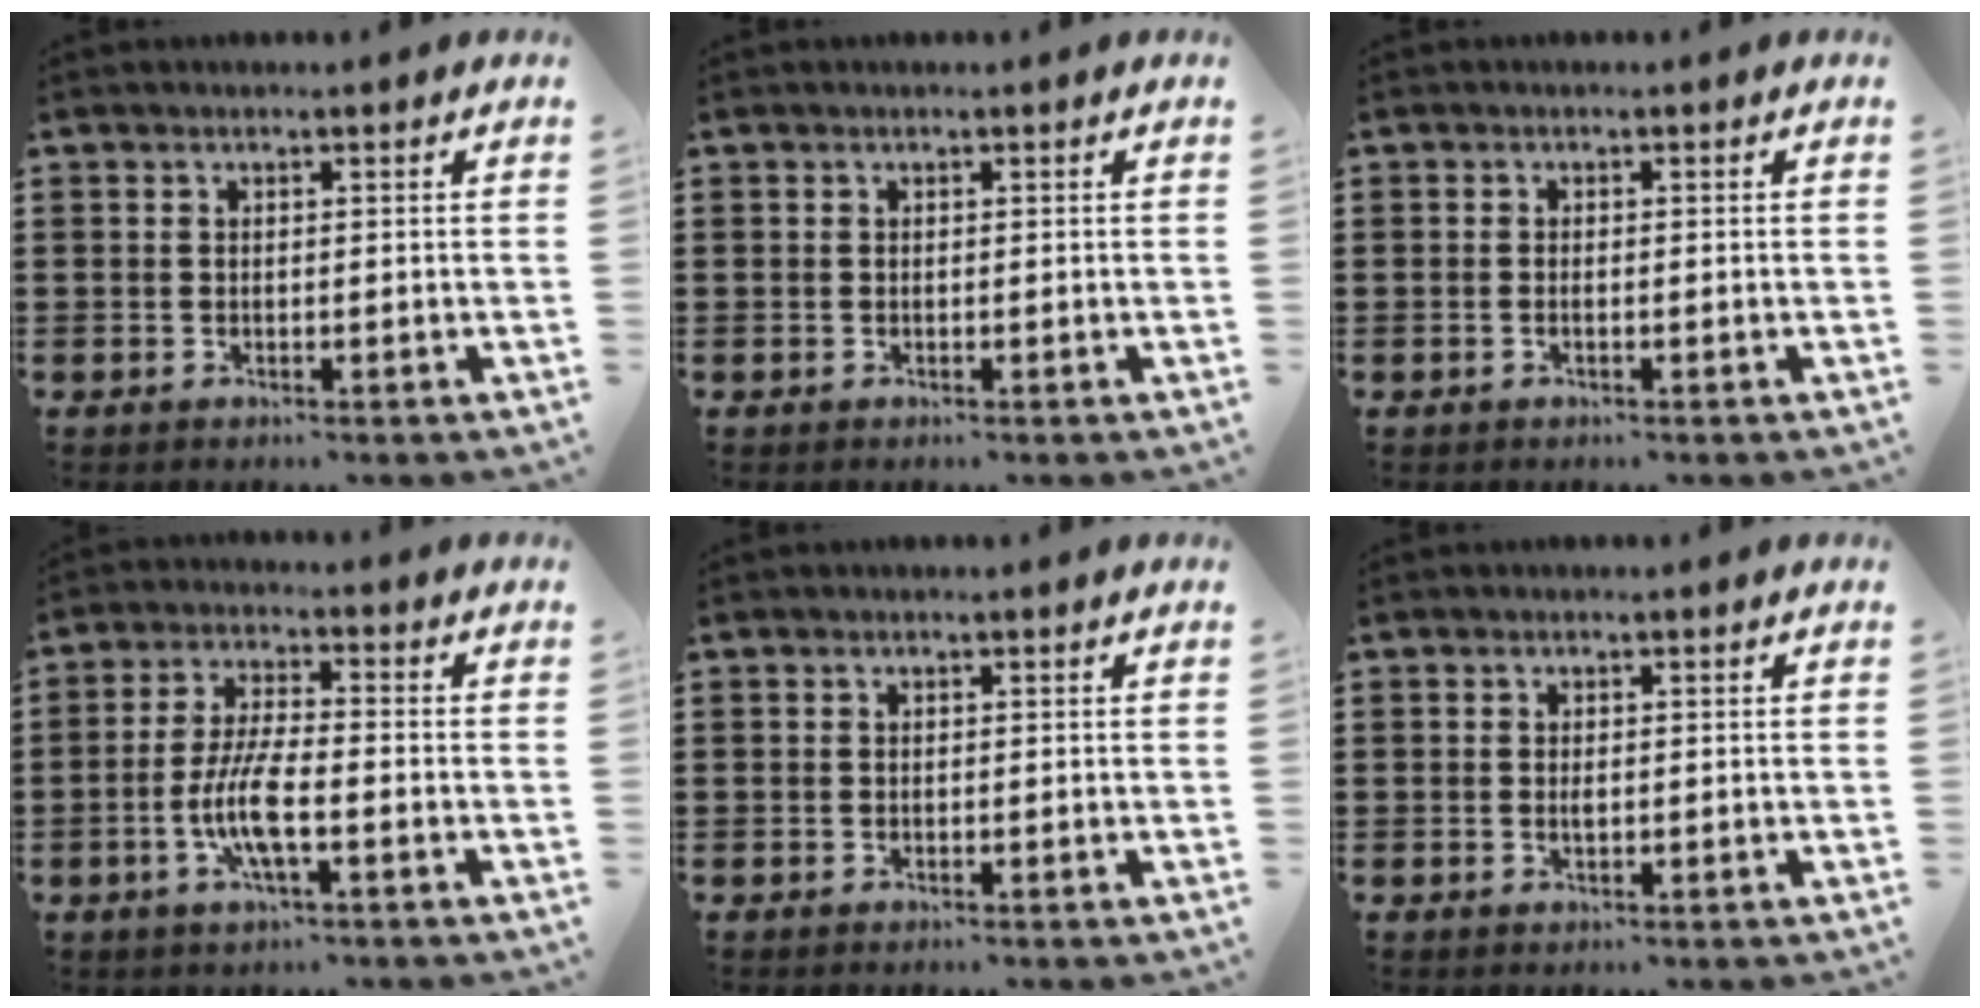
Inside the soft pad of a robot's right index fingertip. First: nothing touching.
{"total": 0.0}
{"total": 0.5, "force": [-0.2, -0.1, 0.5], "torque": [-0.010, -0.006, -0.001]}
{"total": 7.6, "force": [-2.3, 1.8, 7.0], "torque": [-0.158, -0.016, -0.048]}
{"total": 0.0}
{"total": 0.9, "force": [0.1, 0.3, 0.8], "torque": [-0.018, -0.003, 0.003]}